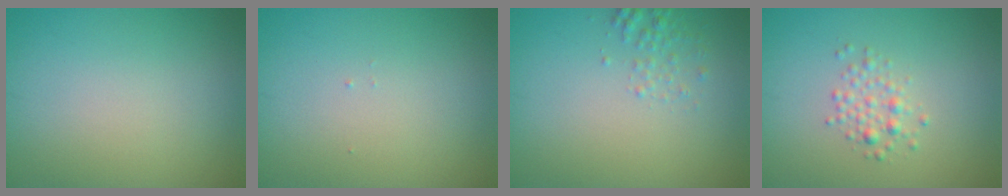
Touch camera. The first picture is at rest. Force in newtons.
{"total": 0.0}
{"total": 1.3, "press": 1.3, "slide": 0.1}
{"total": 1.7, "press": 1.7, "slide": 0.1}